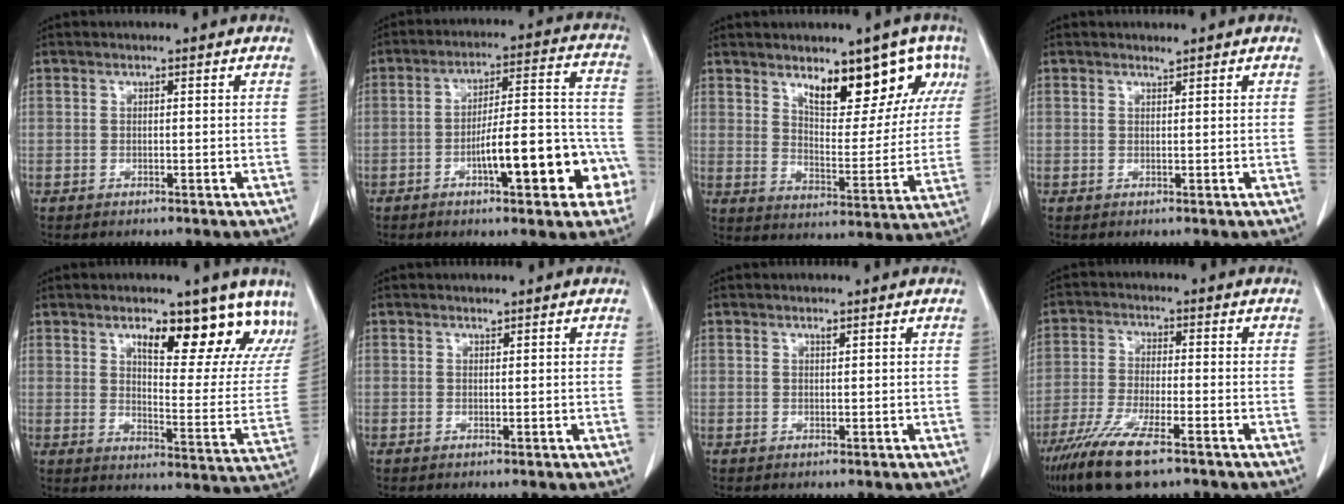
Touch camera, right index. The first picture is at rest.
{"total": 16.2, "force": [-5.9, 4.1, 14.5], "torque": [-0.176, 0.044, -0.075]}
{"total": 14.7, "force": [8.7, 6.1, 10.2], "torque": [-0.118, 0.000, 0.134]}
{"total": 0.8, "force": [0.8, 0.3, 0.1], "torque": [-0.005, 0.001, 0.016]}
{"total": 17.8, "force": [12.2, 5.9, 11.5], "torque": [-0.129, -0.018, 0.162]}
{"total": 0.8, "force": [0.6, 0.4, 0.2], "torque": [-0.004, 0.001, 0.012]}
{"total": 1.0, "force": [0.6, 0.5, 0.7], "torque": [-0.016, 0.003, 0.014]}
{"total": 12.2, "force": [-7.8, 3.0, 8.9], "torque": [-0.174, -0.027, -0.133]}